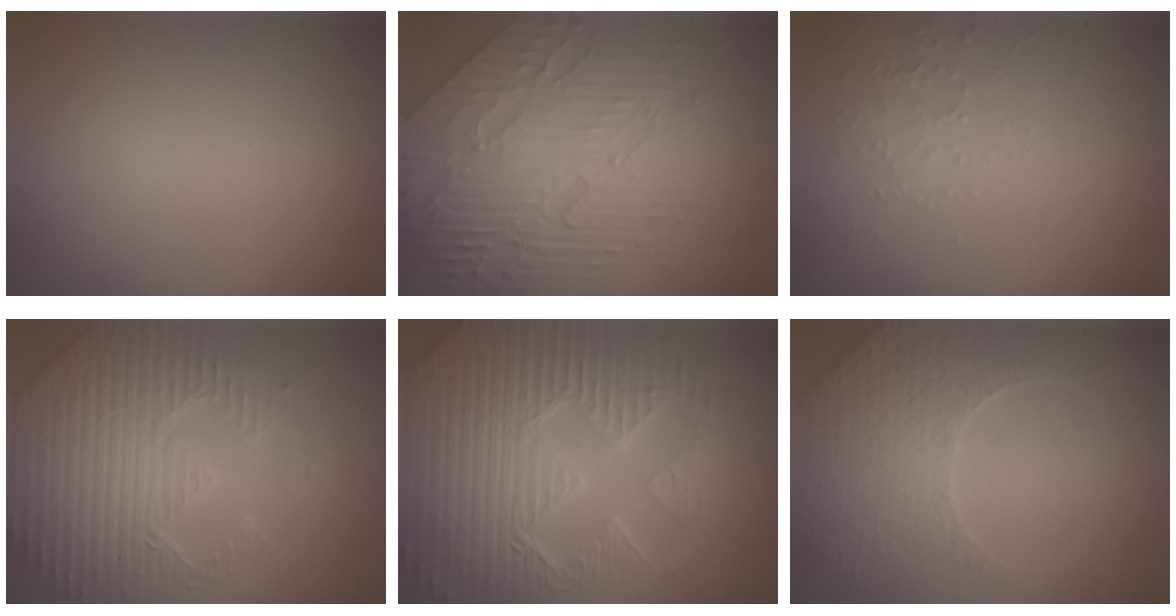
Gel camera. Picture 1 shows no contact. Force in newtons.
{"total": 7.0, "press": 5.4, "slide": 4.5}
{"total": 1.5, "press": 1.5, "slide": 0.5}
{"total": 5.3, "press": 5.1, "slide": 1.5}
{"total": 9.0, "press": 6.4, "slide": 6.3}
{"total": 3.8, "press": 3.7, "slide": 0.9}